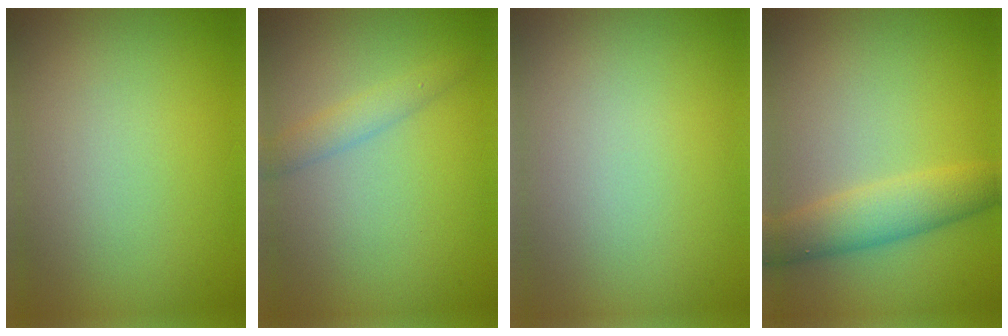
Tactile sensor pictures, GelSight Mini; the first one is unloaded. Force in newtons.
{"total": 1.9, "press": 1.9, "slide": 0.0}
{"total": 0.0}
{"total": 4.0, "press": 4.0, "slide": 0.2}